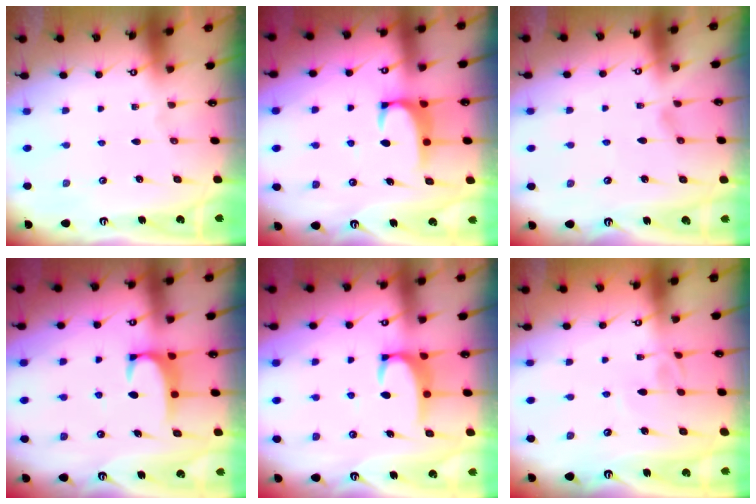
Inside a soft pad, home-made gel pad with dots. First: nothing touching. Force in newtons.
{"total": 2.1, "press": 2.0, "slide": 0.3}
{"total": 0.0}
{"total": 2.3, "press": 2.3, "slide": 0.3}
{"total": 3.2, "press": 3.2, "slide": 0.3}
{"total": 4.2, "press": 4.2, "slide": 0.1}